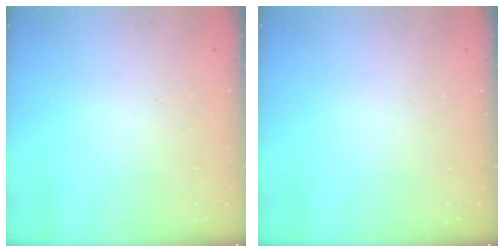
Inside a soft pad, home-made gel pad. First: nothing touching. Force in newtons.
{"total": 0.0}